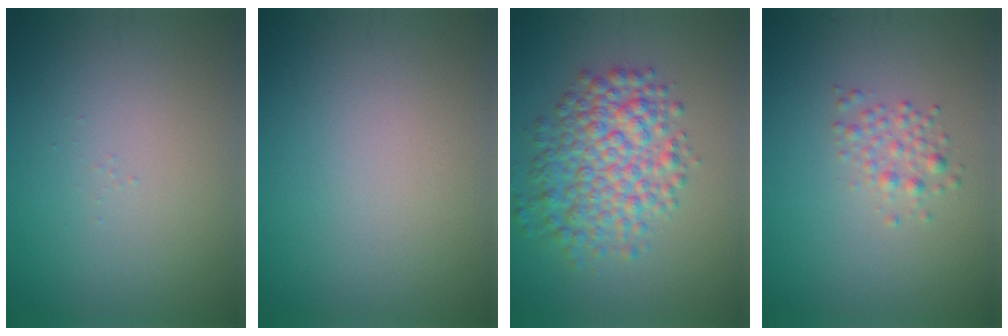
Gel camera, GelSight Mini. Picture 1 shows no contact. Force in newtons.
{"total": 0.0}
{"total": 6.0, "press": 6.0, "slide": 0.1}
{"total": 1.7, "press": 1.7, "slide": 0.0}